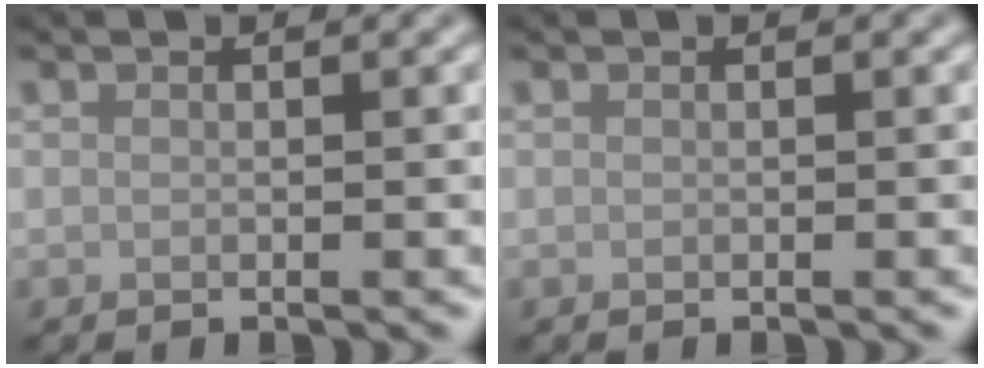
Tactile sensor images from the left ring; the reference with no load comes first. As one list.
[{"total": 0.0}]